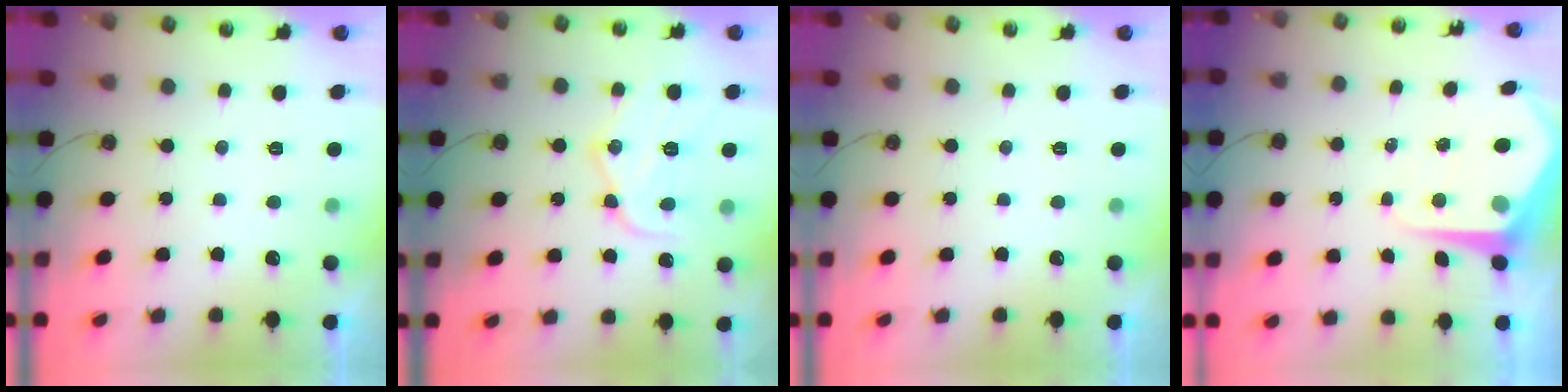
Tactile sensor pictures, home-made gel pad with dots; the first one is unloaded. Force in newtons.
{"total": 14.7, "press": 14.6, "slide": 1.1}
{"total": 0.0}
{"total": 7.9, "press": 7.9, "slide": 0.6}